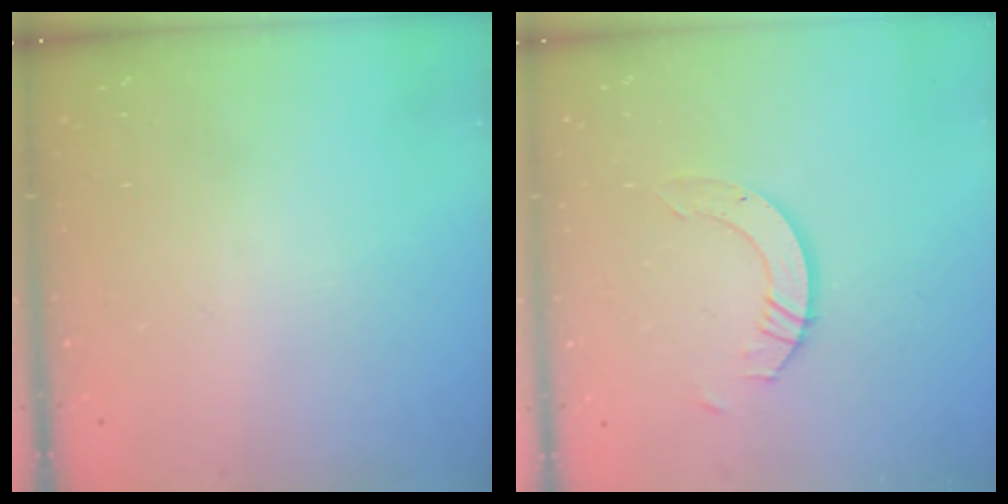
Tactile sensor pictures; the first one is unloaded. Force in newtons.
{"total": 6.0, "press": 6.0, "slide": 0.4}